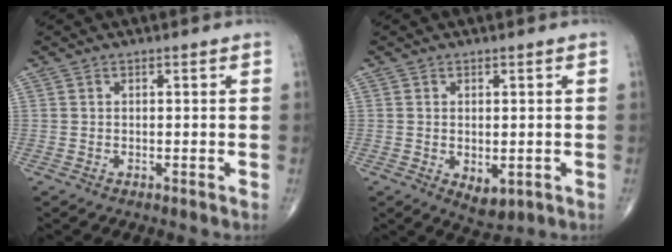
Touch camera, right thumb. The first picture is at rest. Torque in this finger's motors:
{"motor_torque": [-0.43, 0.23, -0.36, -0.14, 0.01]}